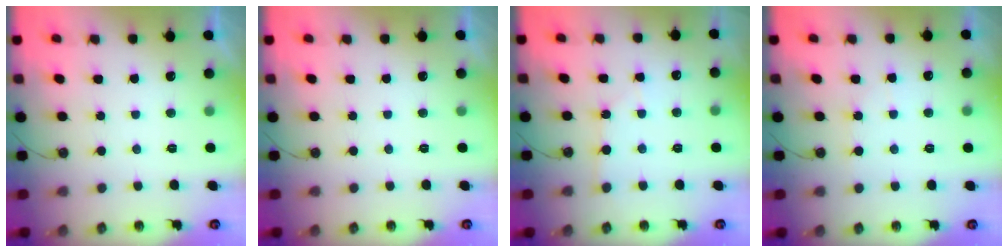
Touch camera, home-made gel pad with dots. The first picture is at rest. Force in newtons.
{"total": 0.0}
{"total": 2.3, "press": 2.3, "slide": 0.4}
{"total": 3.1, "press": 3.1, "slide": 0.5}